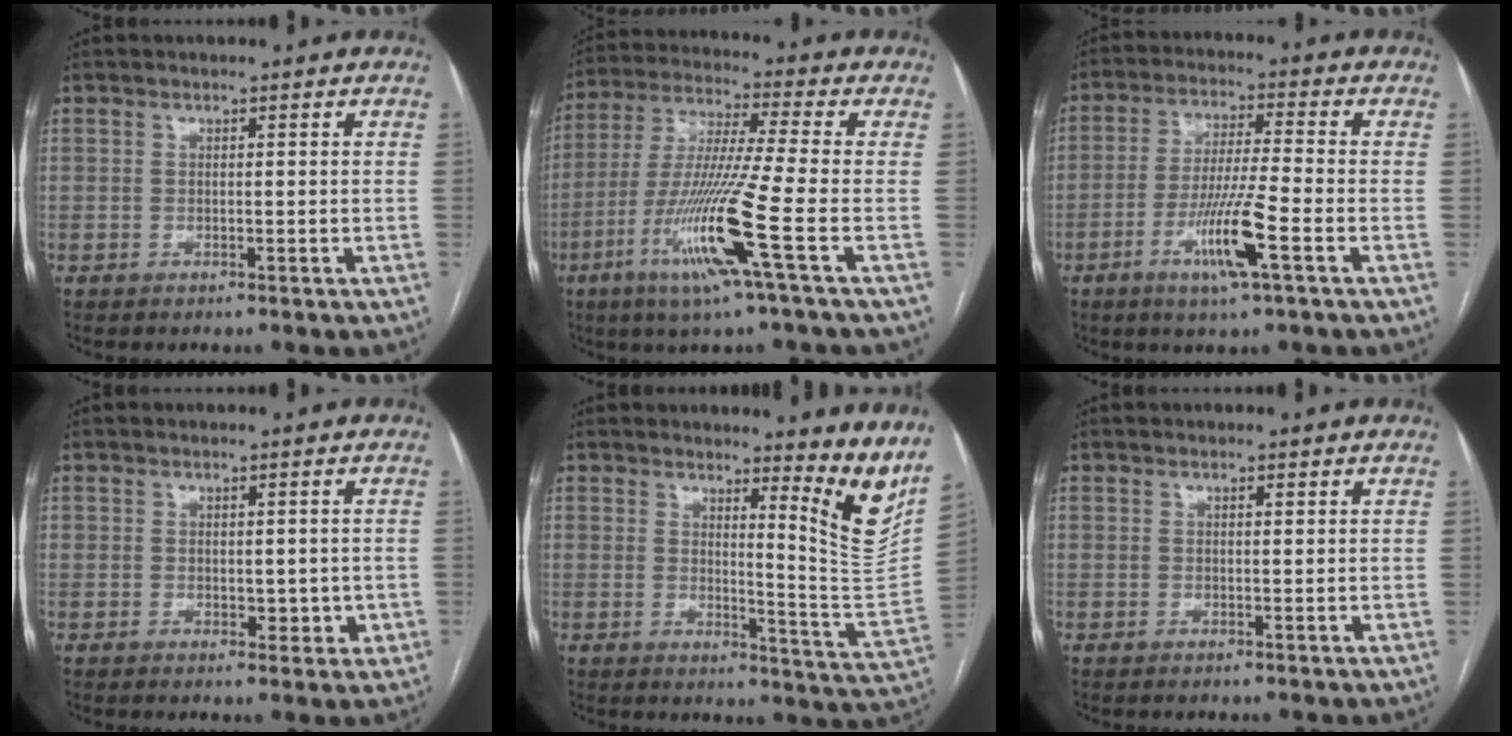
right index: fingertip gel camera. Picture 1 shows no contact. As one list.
[{"total": 15.0, "force": [-5.7, -1.7, 13.8], "torque": [-0.281, -0.027, -0.112]}, {"total": 9.8, "force": [-4.0, -0.2, 8.9], "torque": [-0.171, -0.013, -0.076]}, {"total": 3.1, "force": [-0.1, 2.2, 2.2], "torque": [-0.024, 0.007, 0.008]}, {"total": 11.5, "force": [9.4, -0.4, 6.5], "torque": [-0.067, -0.089, 0.106]}, {"total": 0.8, "force": [0.5, 0.1, 0.6], "torque": [-0.009, 0.001, 0.007]}]